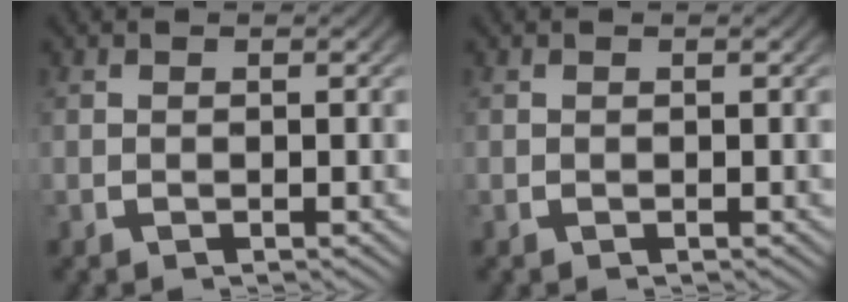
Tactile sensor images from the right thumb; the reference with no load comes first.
{"total": 0.0}